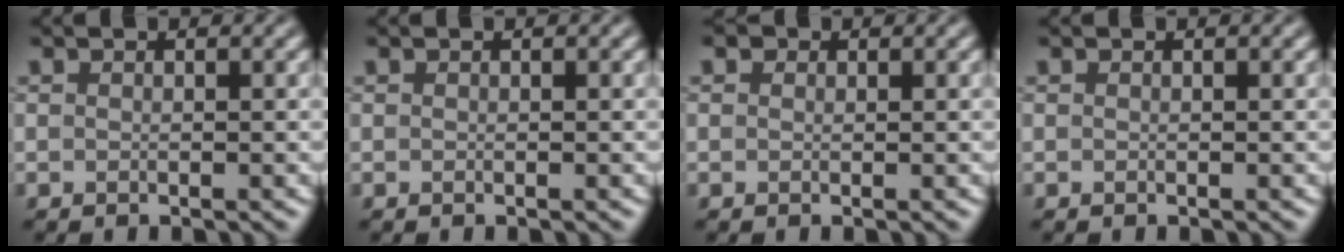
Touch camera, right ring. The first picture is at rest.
{"total": 0.0}
{"total": 0.9, "force": [0.5, 0.7, 0.4], "torque": [-0.005, 0.002, -0.008]}
{"total": 0.0}